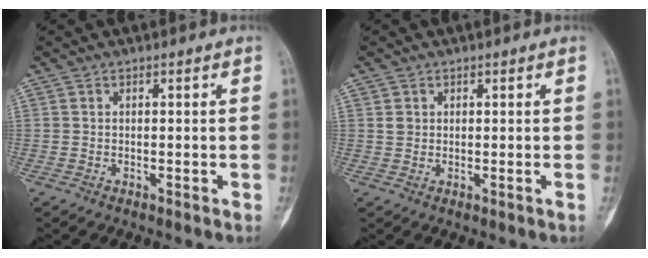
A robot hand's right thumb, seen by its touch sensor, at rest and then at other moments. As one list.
[{"total": 1.2, "force": [0.5, 1.1, 0.3], "torque": [-0.002, 0.000, 0.010]}]